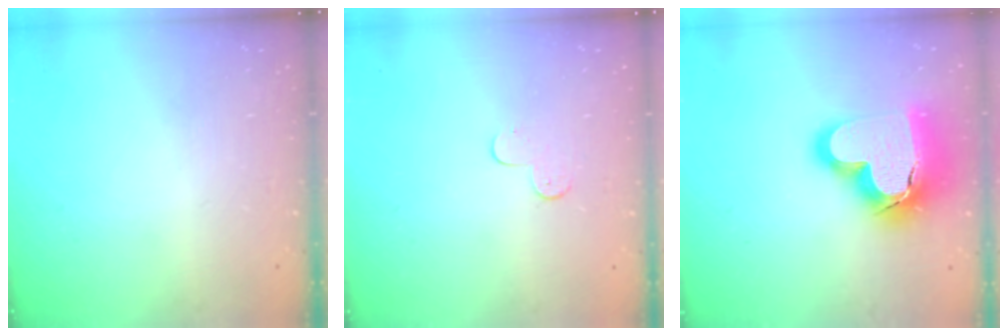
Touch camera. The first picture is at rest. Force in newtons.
{"total": 3.9, "press": 3.8, "slide": 0.3}
{"total": 22.8, "press": 22.6, "slide": 2.2}